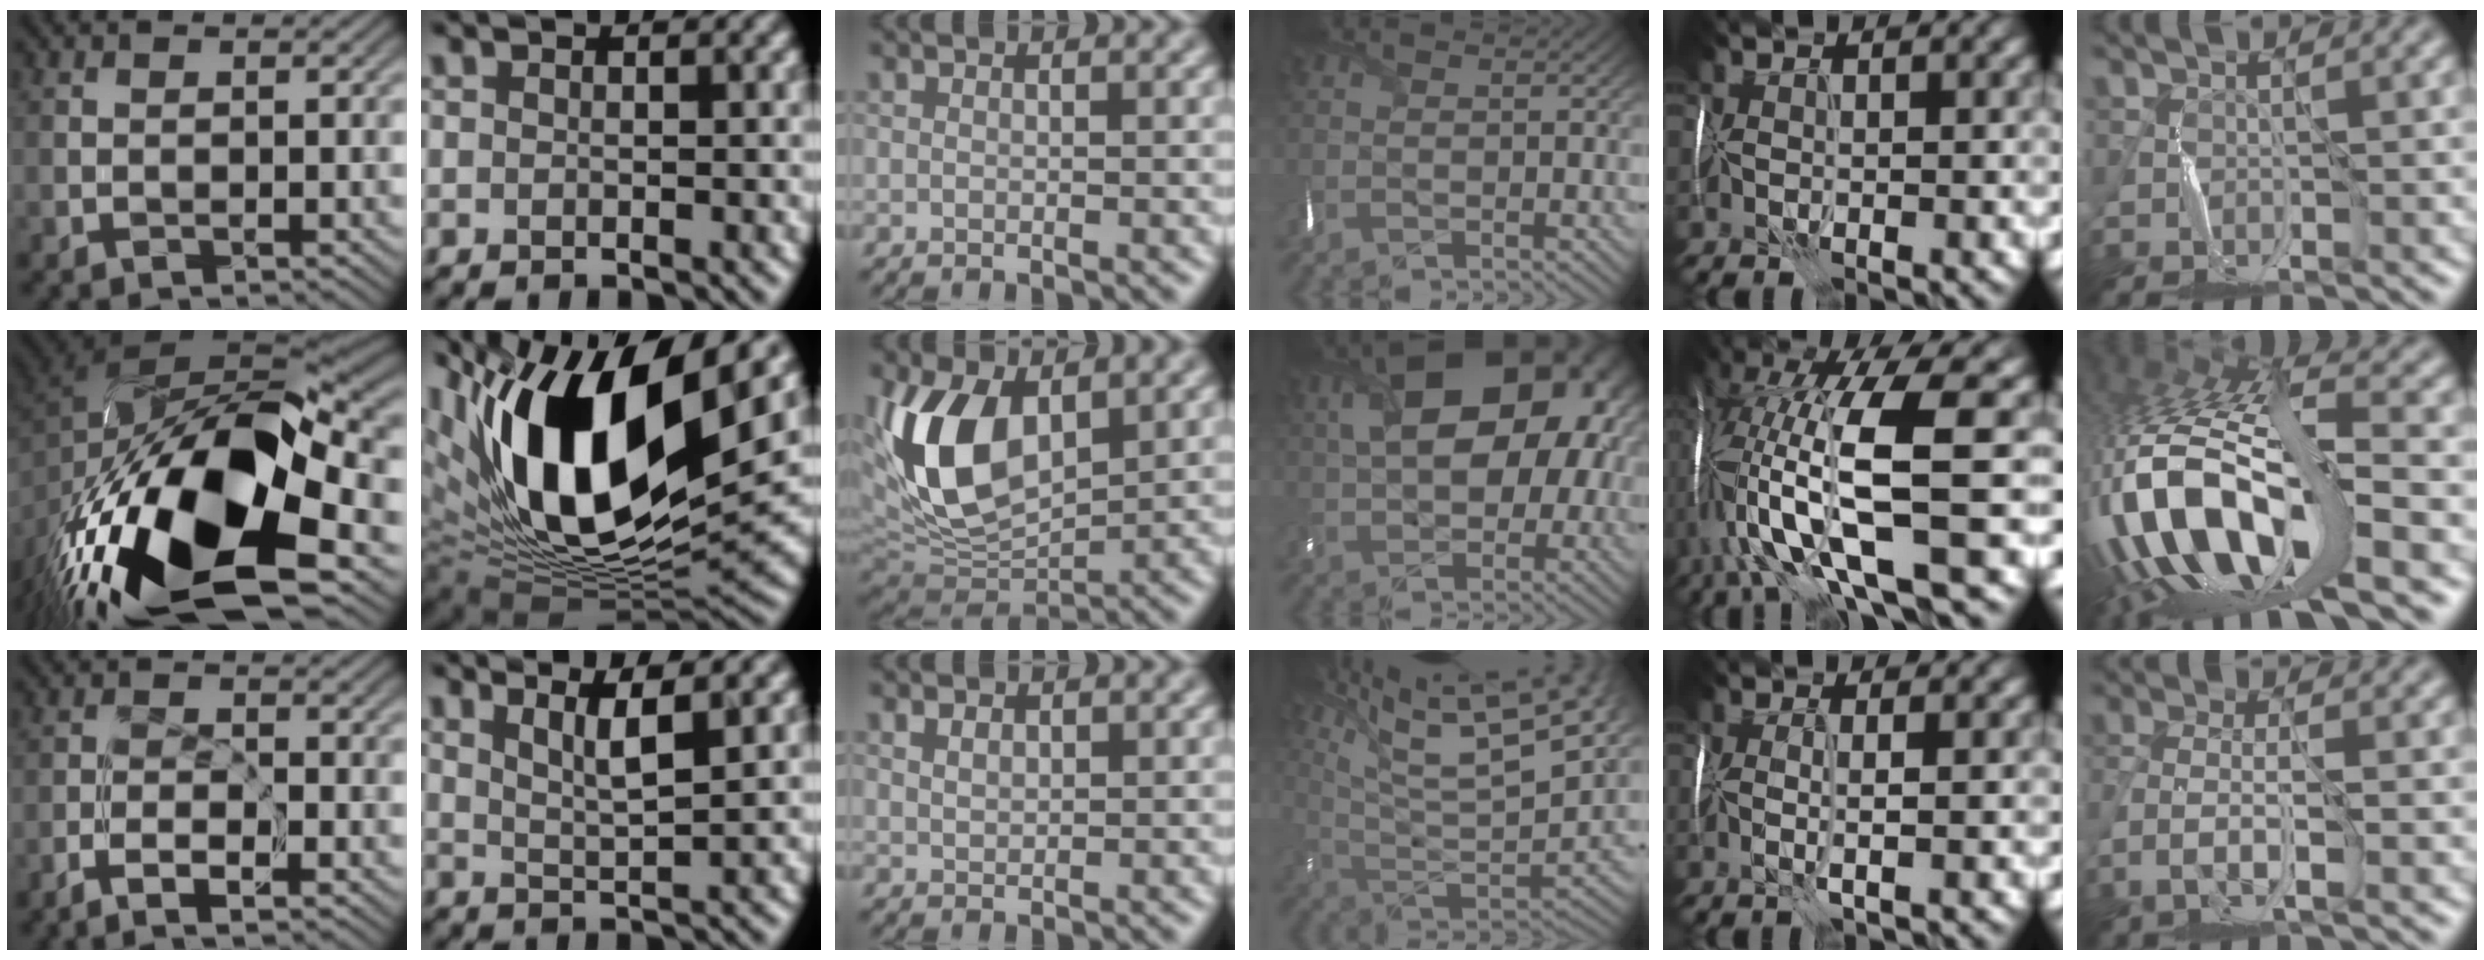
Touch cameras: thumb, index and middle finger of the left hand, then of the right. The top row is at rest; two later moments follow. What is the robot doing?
{"motion": "wrap", "object": "ribbon"}